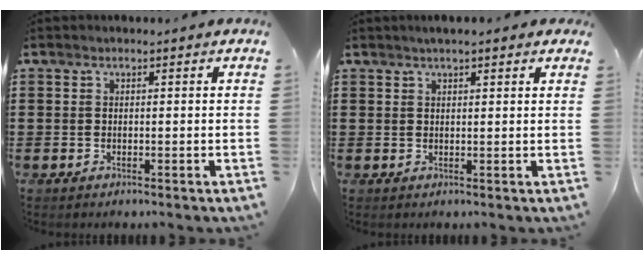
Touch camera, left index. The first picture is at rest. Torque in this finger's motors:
{"motor_torque": [0.77, -0.35, 0.24, 0.06]}